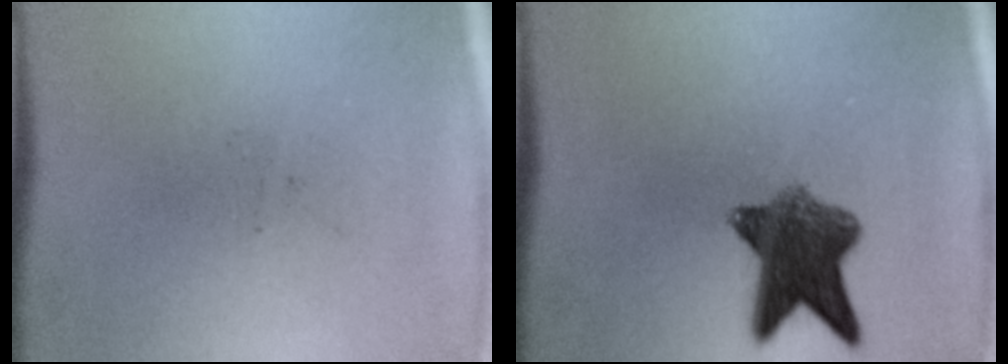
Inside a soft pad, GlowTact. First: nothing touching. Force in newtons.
{"total": 7.6}